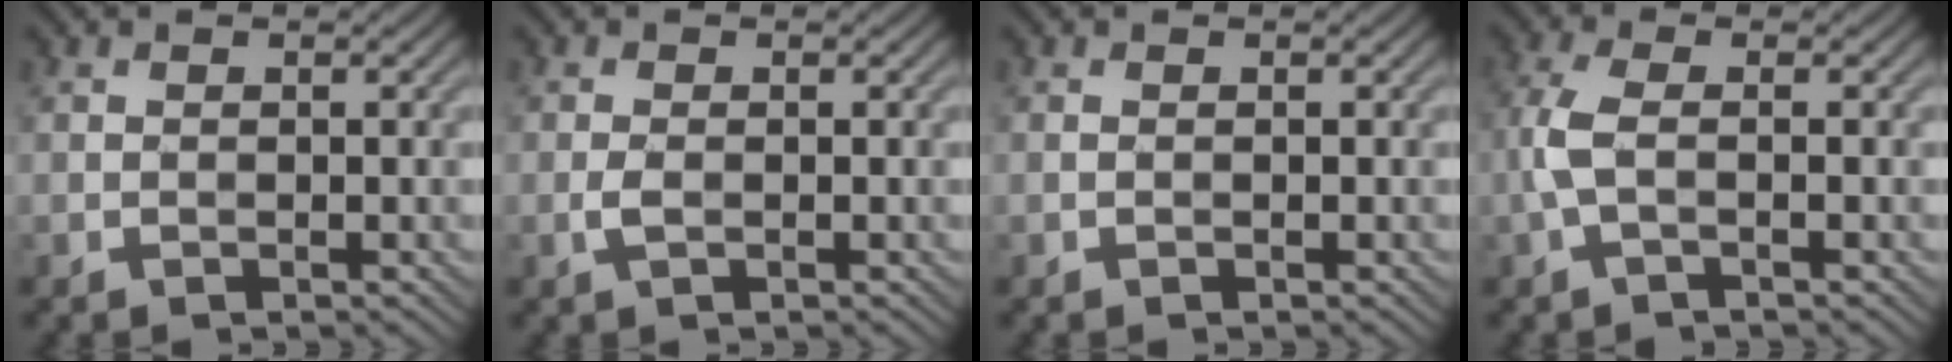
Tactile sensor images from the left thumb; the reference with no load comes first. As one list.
[{"total": 1.3, "force": [-0.4, 0.5, 1.2], "torque": [-0.030, 0.000, -0.010]}, {"total": 0.0}, {"total": 3.5, "force": [-0.6, 1.0, 3.3], "torque": [-0.085, 0.005, -0.020]}]